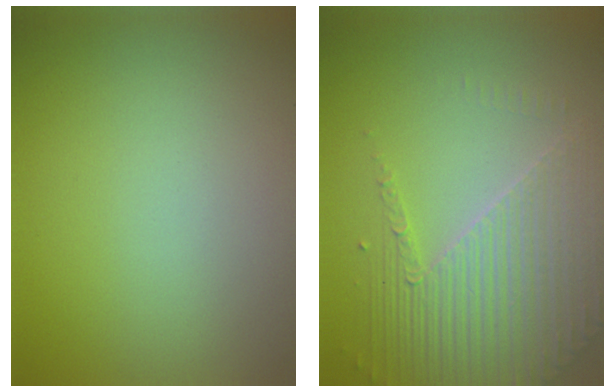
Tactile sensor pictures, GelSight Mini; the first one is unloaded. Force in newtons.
{"total": 4.0, "press": 3.8, "slide": 1.3}